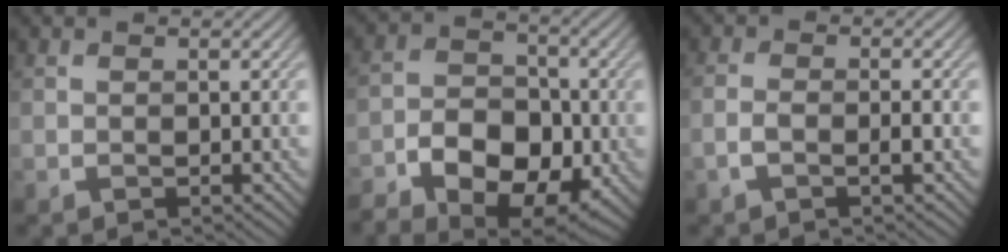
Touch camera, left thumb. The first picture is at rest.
{"total": 12.3, "force": [-6.0, 8.0, 7.2], "torque": [-0.116, -0.020, -0.098]}
{"total": 2.4, "force": [-1.0, 0.7, 2.1], "torque": [-0.046, 0.004, -0.027]}